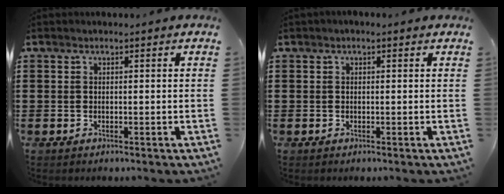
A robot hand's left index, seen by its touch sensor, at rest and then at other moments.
{"total": 0.6, "force": [0.0, 0.6, 0.2], "torque": [-0.006, 0.005, 0.000]}